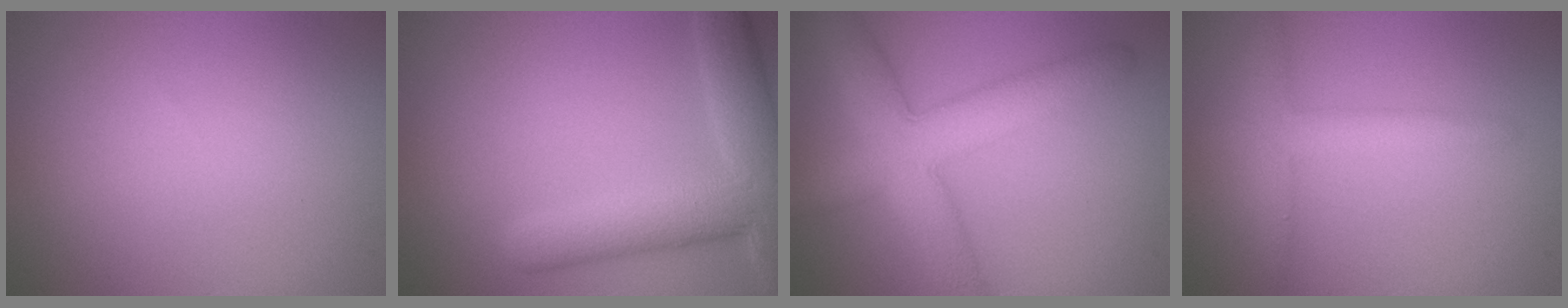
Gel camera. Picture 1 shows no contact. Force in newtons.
{"total": 7.3, "press": 7.2, "slide": 0.5}
{"total": 6.9, "press": 6.9, "slide": 0.2}
{"total": 2.6, "press": 2.6, "slide": 0.2}